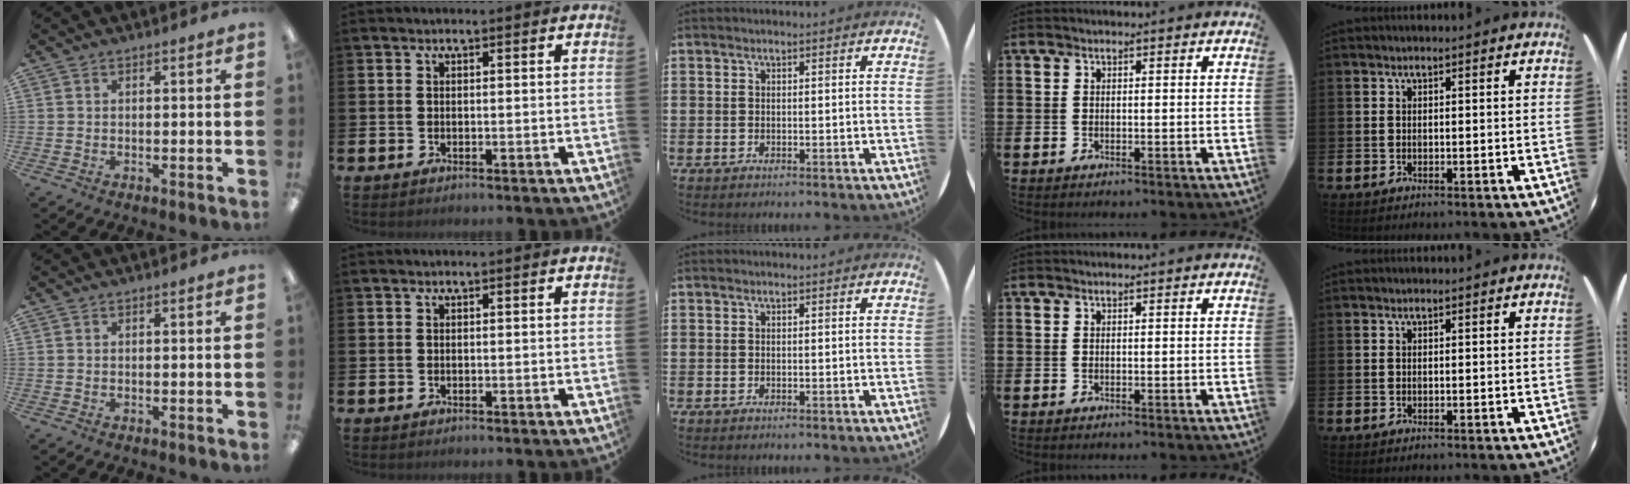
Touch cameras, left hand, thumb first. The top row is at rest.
{}